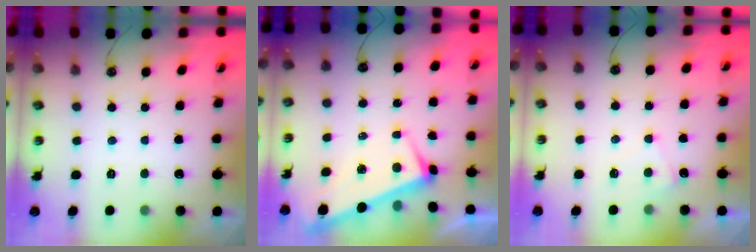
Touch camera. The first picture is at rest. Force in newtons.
{"total": 3.9, "press": 3.9, "slide": 0.2}
{"total": 4.4, "press": 4.4, "slide": 0.5}